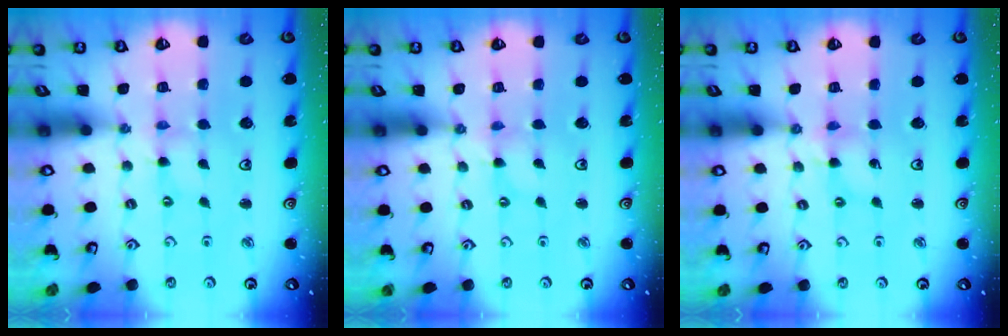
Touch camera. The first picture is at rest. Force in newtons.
{"total": 0.0}
{"total": 2.0, "press": 2.0, "slide": 0.2}